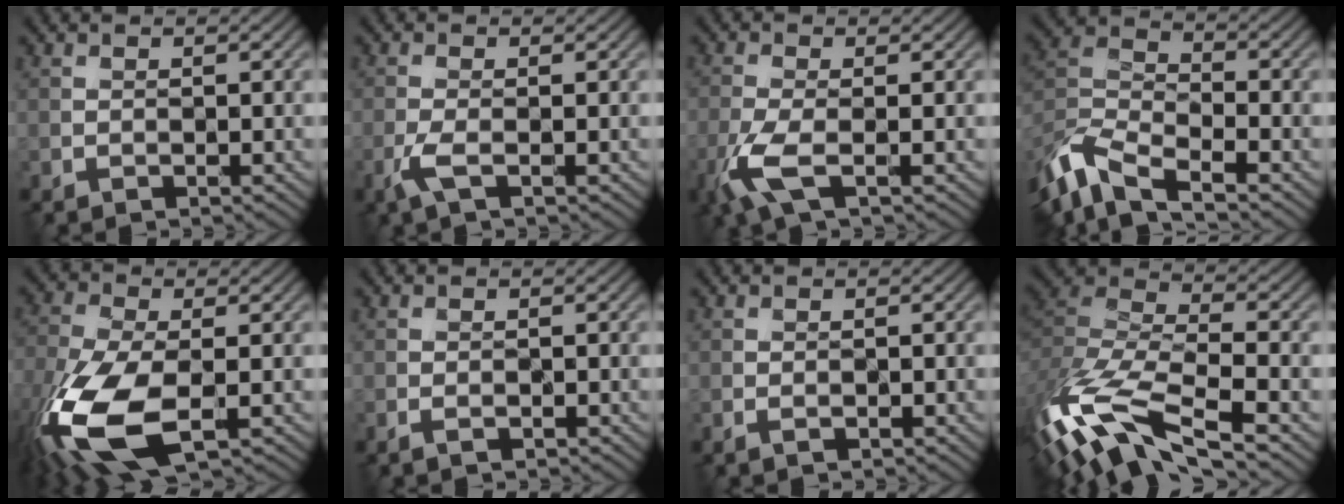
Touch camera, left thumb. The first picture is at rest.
{"total": 2.4, "force": [-1.0, 0.6, 2.1], "torque": [-0.056, 0.003, -0.029]}
{"total": 5.1, "force": [-2.0, 1.7, 4.3], "torque": [-0.112, -0.004, -0.051]}
{"total": 10.8, "force": [-7.5, 3.8, 6.8], "torque": [-0.149, -0.011, -0.160]}
{"total": 14.5, "force": [-5.1, 6.9, 11.6], "torque": [-0.301, -0.042, -0.102]}
{"total": 1.6, "force": [-0.9, 0.7, 1.1], "torque": [-0.023, -0.002, -0.016]}
{"total": 1.2, "force": [-0.7, 0.6, 0.9], "torque": [-0.019, -0.002, -0.013]}
{"total": 15.3, "force": [-8.7, 5.2, 11.5], "torque": [-0.284, -0.013, -0.160]}